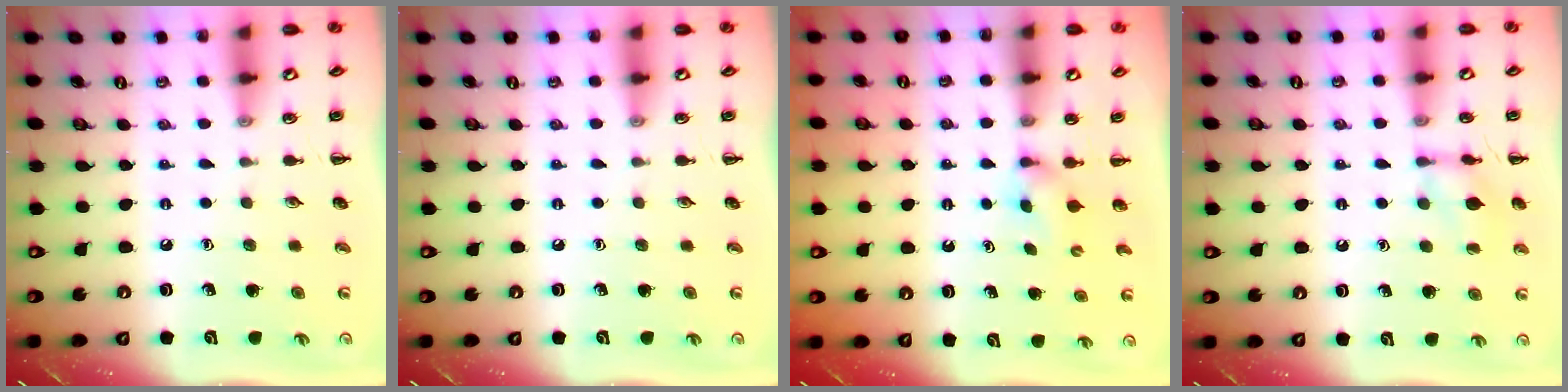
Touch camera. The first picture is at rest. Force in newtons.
{"total": 0.0}
{"total": 2.4, "press": 2.3, "slide": 0.9}
{"total": 10.1, "press": 10.0, "slide": 0.7}